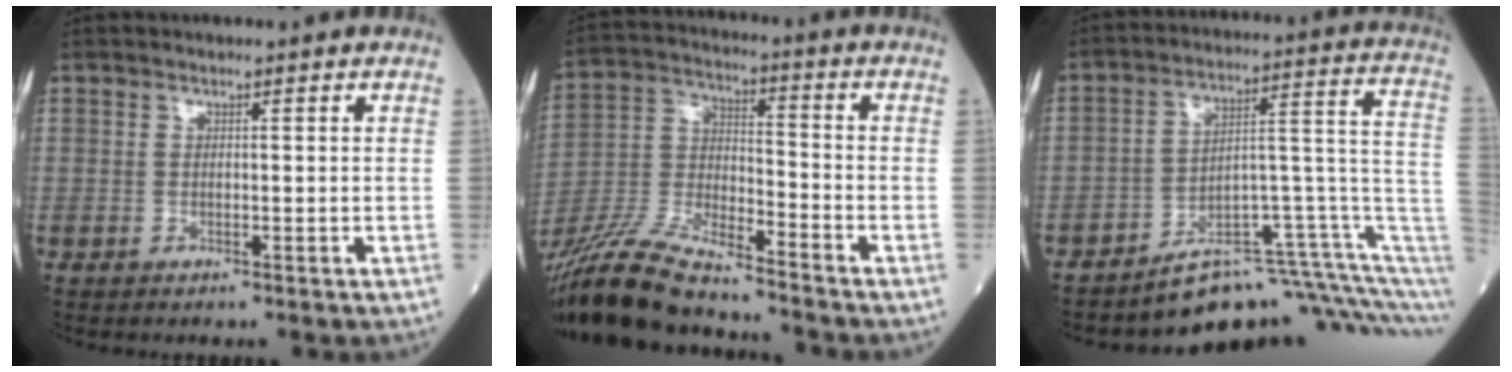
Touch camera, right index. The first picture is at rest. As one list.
[{"total": 16.3, "force": [-14.6, 1.5, 7.1], "torque": [-0.150, -0.011, -0.273]}, {"total": 11.9, "force": [-9.2, 0.6, 7.4], "torque": [-0.071, 0.093, -0.139]}]